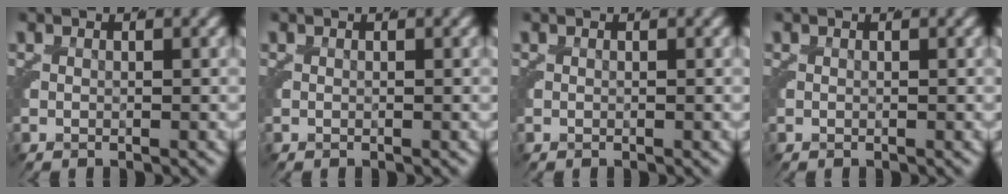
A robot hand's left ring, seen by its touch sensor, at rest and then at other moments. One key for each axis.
{"total": 0.0}
{"total": 0.0}
{"total": 0.0}